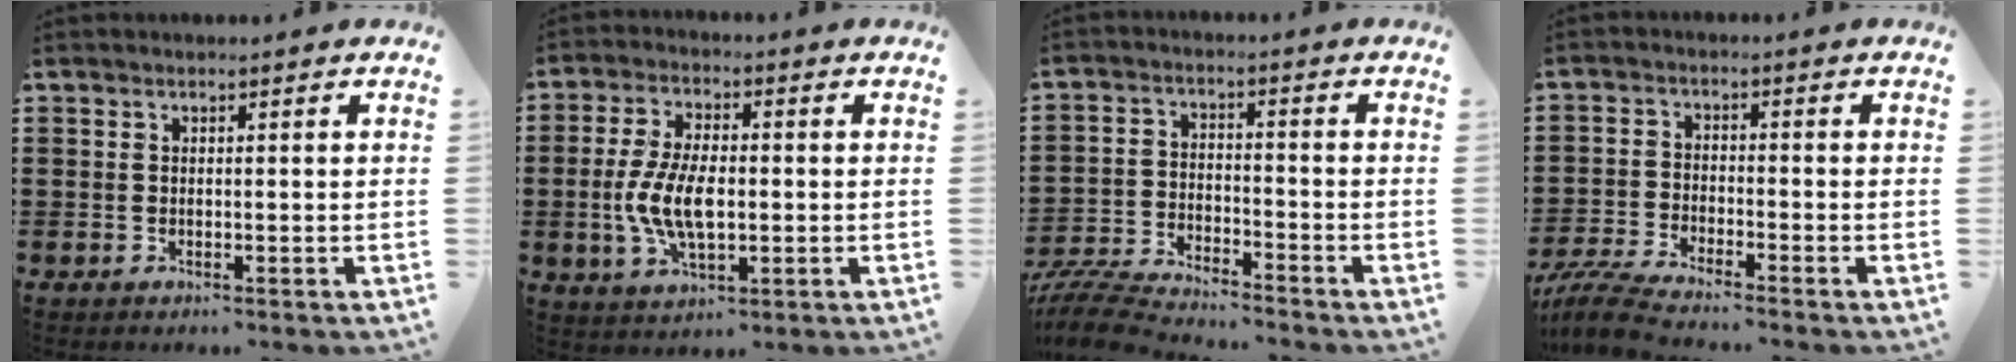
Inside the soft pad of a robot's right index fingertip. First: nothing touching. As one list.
[{"total": 8.3, "force": [-1.1, 4.0, 7.2], "torque": [-0.162, -0.001, -0.025]}, {"total": 7.6, "force": [-7.3, 0.2, 2.1], "torque": [-0.058, -0.003, -0.147]}, {"total": 5.0, "force": [-4.7, -0.2, 1.7], "torque": [-0.056, -0.018, -0.098]}]